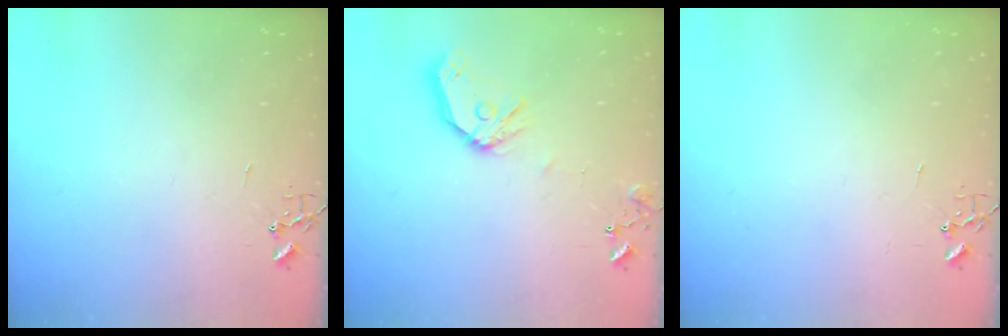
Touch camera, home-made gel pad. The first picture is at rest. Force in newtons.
{"total": 12.8, "press": 12.7, "slide": 1.8}
{"total": 0.0}